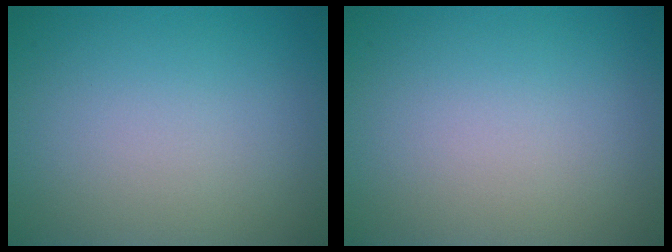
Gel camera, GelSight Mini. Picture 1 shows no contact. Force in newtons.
{"total": 0.0}